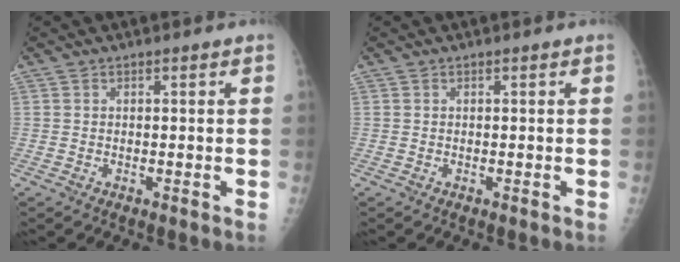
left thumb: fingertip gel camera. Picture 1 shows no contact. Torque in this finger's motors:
{"motor_torque": [0.01, 0.01, 0.02, 0.02, 0.00]}